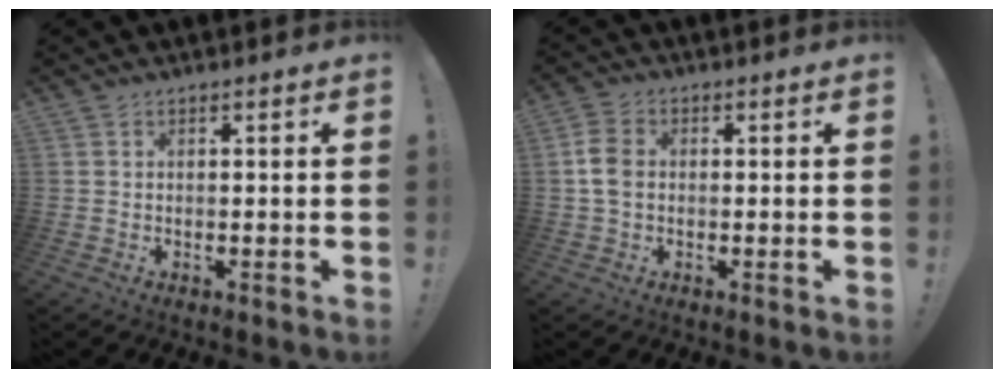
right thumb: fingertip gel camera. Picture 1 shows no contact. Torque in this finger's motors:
{"motor_torque": [0.80, 0.80, 0.48, -0.43, 0.01]}